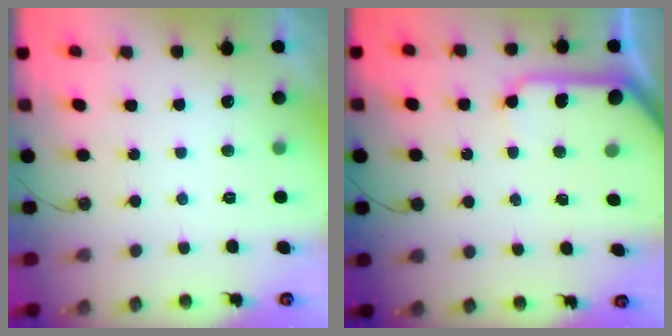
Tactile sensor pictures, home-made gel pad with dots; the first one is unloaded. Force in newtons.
{"total": 10.3, "press": 10.3, "slide": 1.0}